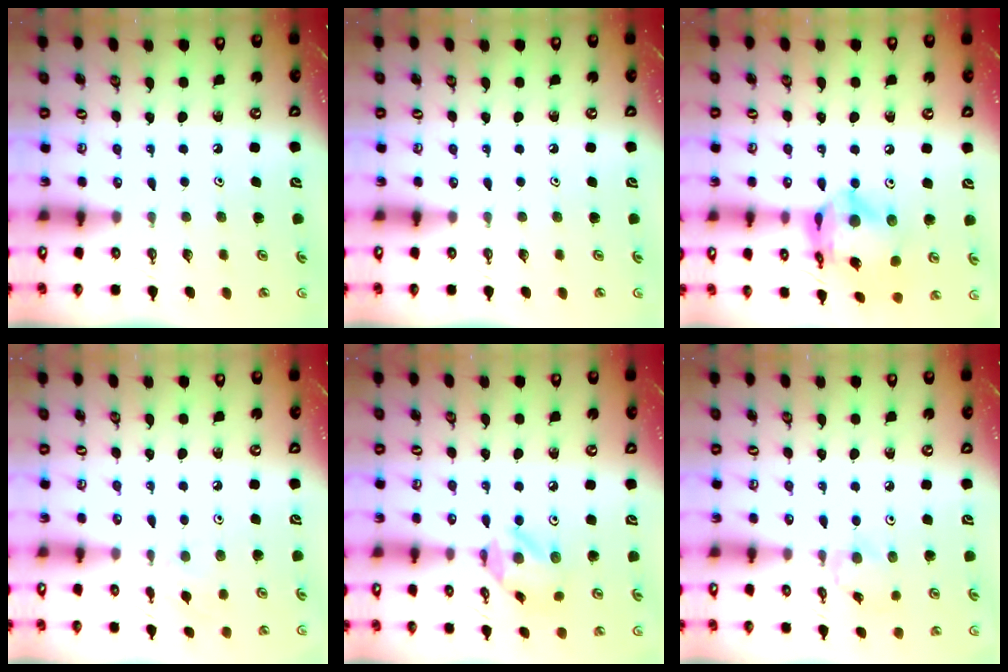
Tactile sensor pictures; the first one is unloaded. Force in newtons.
{"total": 0.0}
{"total": 15.7, "press": 15.6, "slide": 1.5}
{"total": 1.2, "press": 1.1, "slide": 0.4}
{"total": 9.0, "press": 9.0, "slide": 0.7}
{"total": 2.2, "press": 2.2, "slide": 0.4}